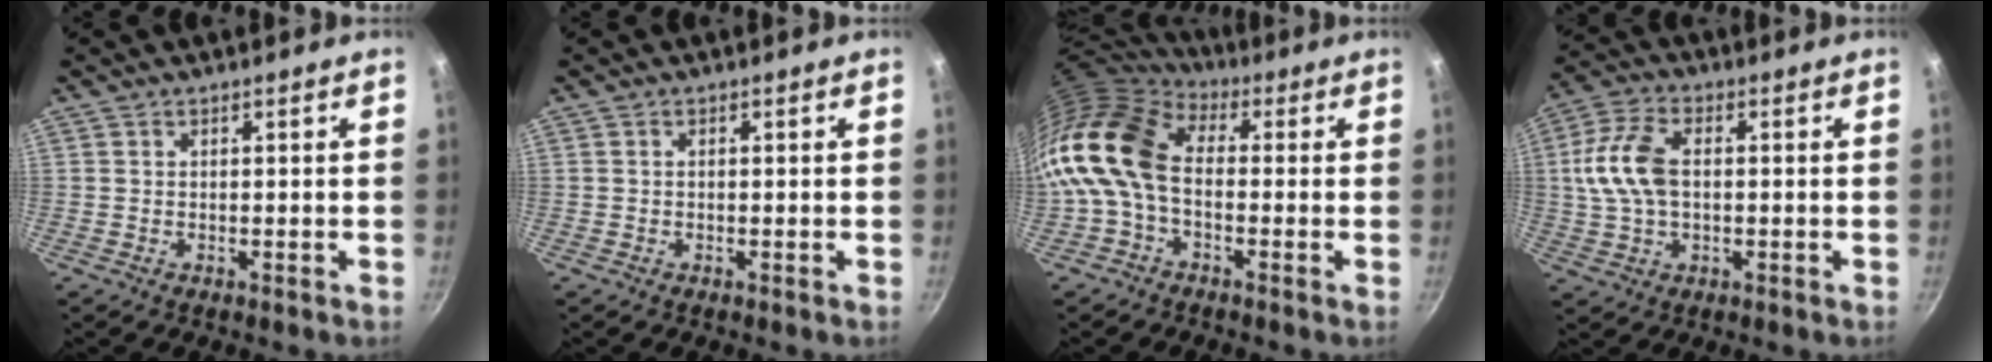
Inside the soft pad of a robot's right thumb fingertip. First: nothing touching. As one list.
[{"total": 0.0}, {"total": 11.9, "force": [-1.2, 7.8, 9.0], "torque": [-0.158, 0.030, -0.041]}, {"total": 11.0, "force": [0.8, 6.7, 8.7], "torque": [-0.172, 0.022, 0.008]}]